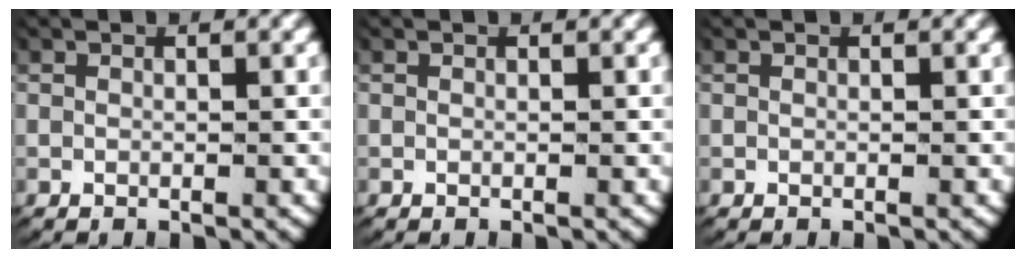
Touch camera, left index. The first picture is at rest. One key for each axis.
{"total": 0.0}
{"total": 0.0}